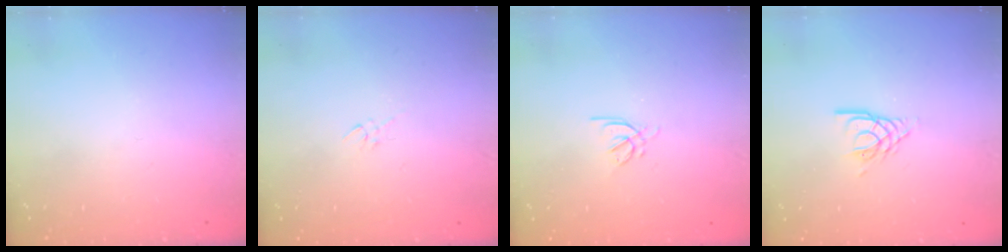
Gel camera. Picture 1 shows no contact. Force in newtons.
{"total": 2.2, "press": 2.1, "slide": 0.4}
{"total": 1.5, "press": 1.4, "slide": 0.5}
{"total": 2.6, "press": 2.5, "slide": 0.4}